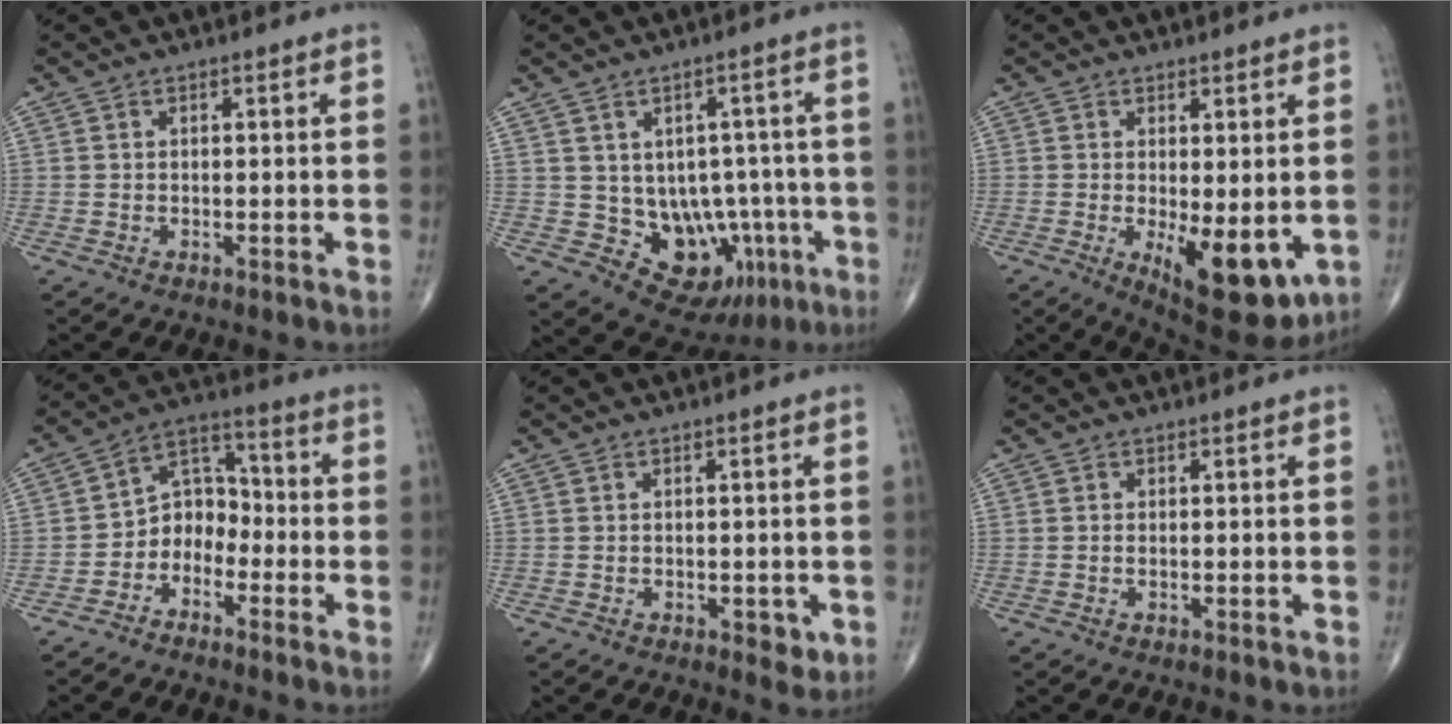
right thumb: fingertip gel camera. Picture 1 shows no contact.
{"total": 12.7, "force": [-3.2, 9.5, 7.8], "torque": [-0.052, 0.020, -0.023]}
{"total": 11.4, "force": [-2.5, 4.6, 10.1], "torque": [-0.129, -0.024, -0.020]}
{"total": 7.7, "force": [-3.4, 5.9, 3.6], "torque": [-0.028, 0.061, -0.078]}
{"total": 2.8, "force": [-0.9, 1.4, 2.2], "torque": [-0.019, -0.003, -0.008]}
{"total": 0.0}